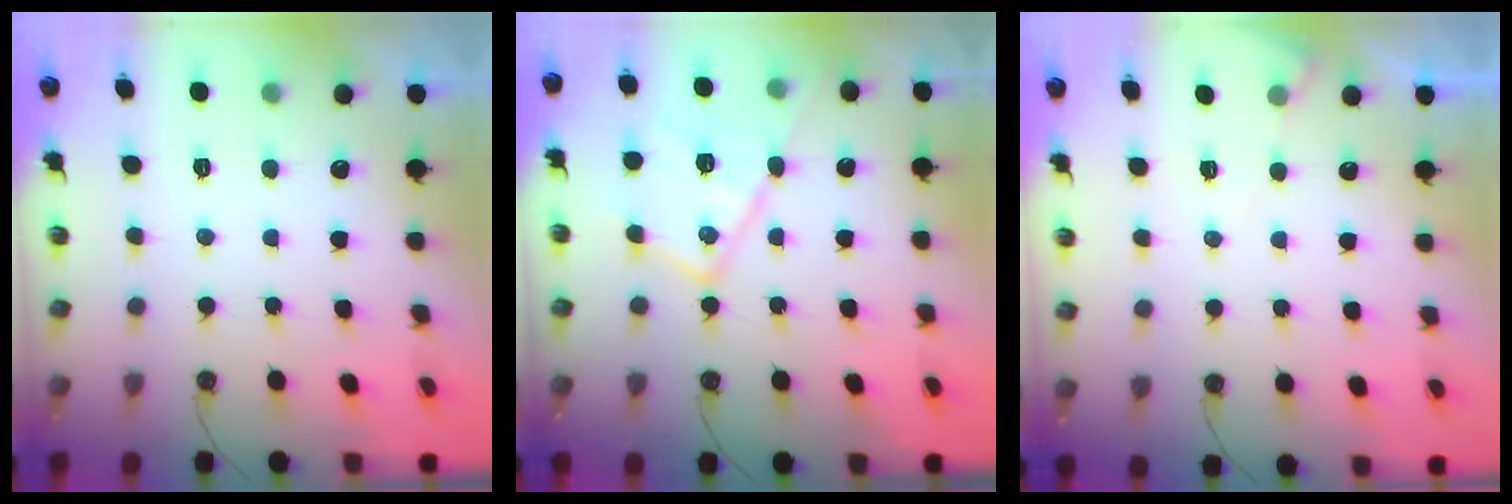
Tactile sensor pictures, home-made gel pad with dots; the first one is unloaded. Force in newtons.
{"total": 16.0, "press": 16.0, "slide": 1.3}
{"total": 4.4, "press": 4.4, "slide": 0.6}